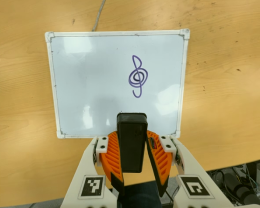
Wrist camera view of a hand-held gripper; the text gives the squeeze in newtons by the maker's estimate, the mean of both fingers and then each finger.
{"total": 8.0, "left": 6.5, "right": 9.5}